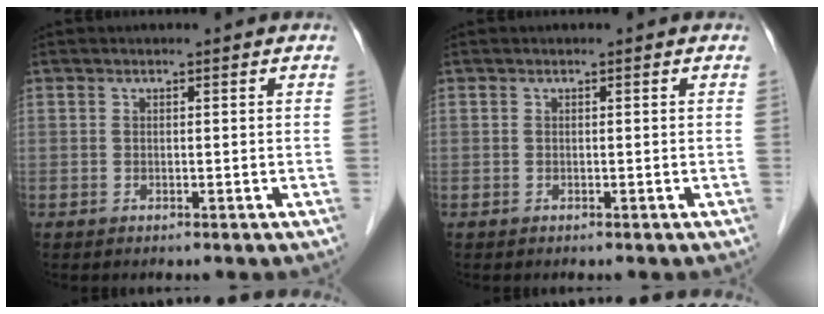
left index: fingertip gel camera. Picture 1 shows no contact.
{"total": 0.0}